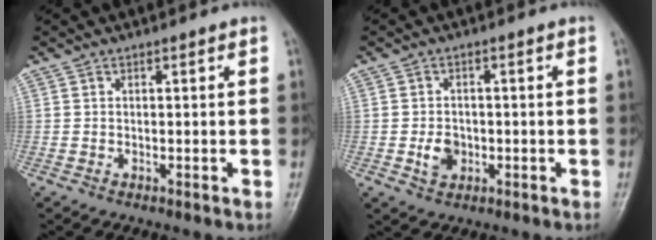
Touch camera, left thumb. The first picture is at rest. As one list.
[{"total": 3.8, "force": [-0.9, 3.0, 2.2], "torque": [-0.026, 0.003, -0.013]}]